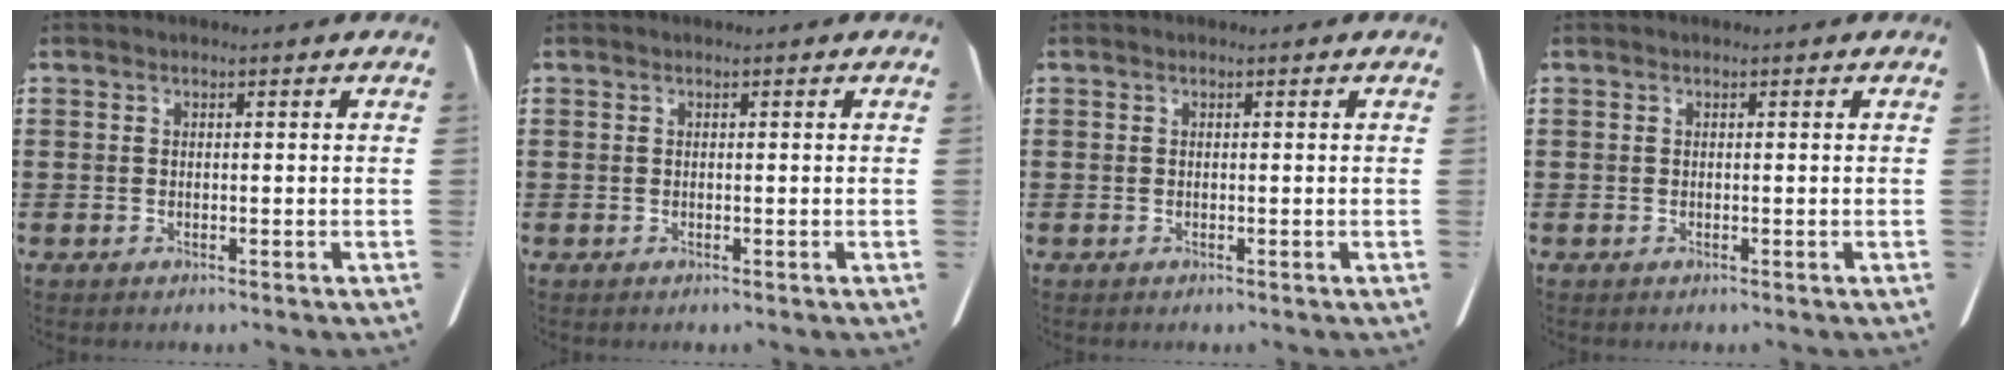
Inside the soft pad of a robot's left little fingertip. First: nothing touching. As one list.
[{"total": 0.0}, {"total": 0.0}, {"total": 0.0}]